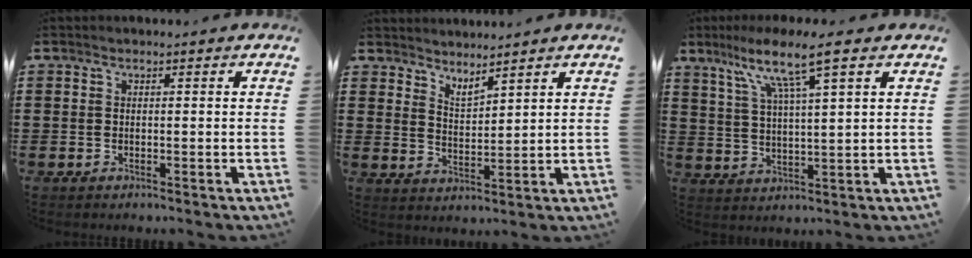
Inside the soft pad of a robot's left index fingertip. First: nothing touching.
{"total": 3.1, "force": [3.1, -0.1, 0.0], "torque": [-0.010, -0.012, 0.058]}
{"total": 9.2, "force": [5.9, 0.7, 7.0], "torque": [-0.151, -0.014, 0.100]}